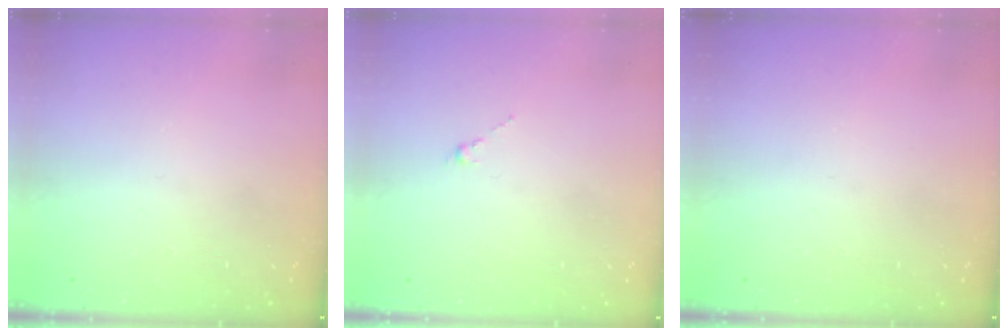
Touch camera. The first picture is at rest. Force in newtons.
{"total": 0.0}
{"total": 0.0}